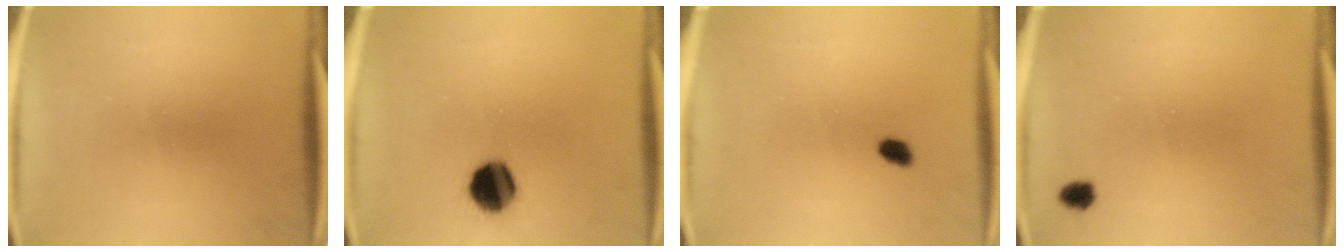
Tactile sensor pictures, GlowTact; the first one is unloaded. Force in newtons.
{"total": 10.2}
{"total": 1.4}
{"total": 1.8}